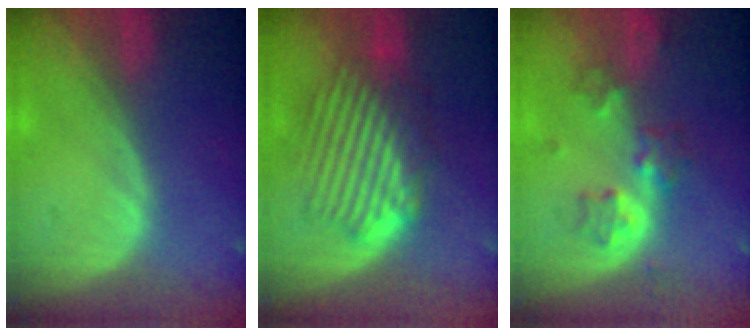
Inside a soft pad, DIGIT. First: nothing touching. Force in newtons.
{"total": 8.9, "press": 8.3, "slide": 3.2}
{"total": 5.3, "press": 5.2, "slide": 1.2}